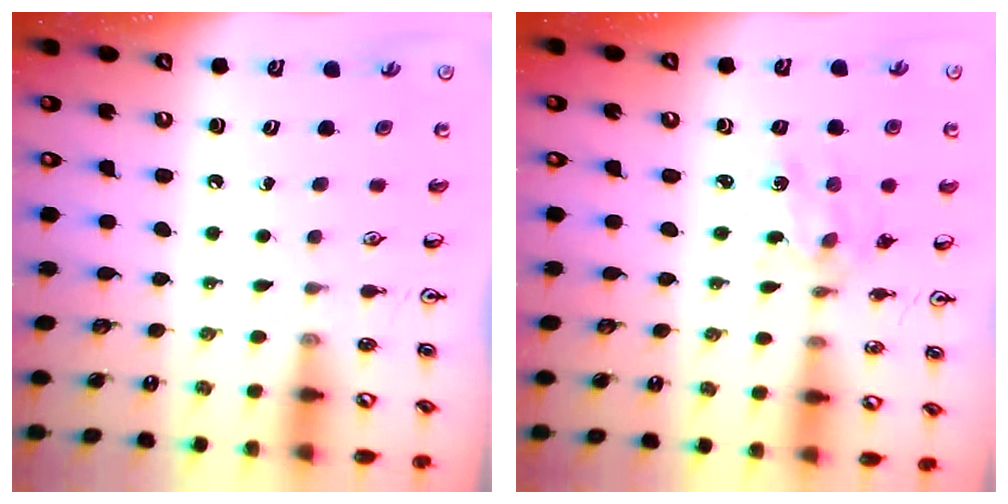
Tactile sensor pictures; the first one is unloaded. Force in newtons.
{"total": 1.8, "press": 1.8, "slide": 0.3}